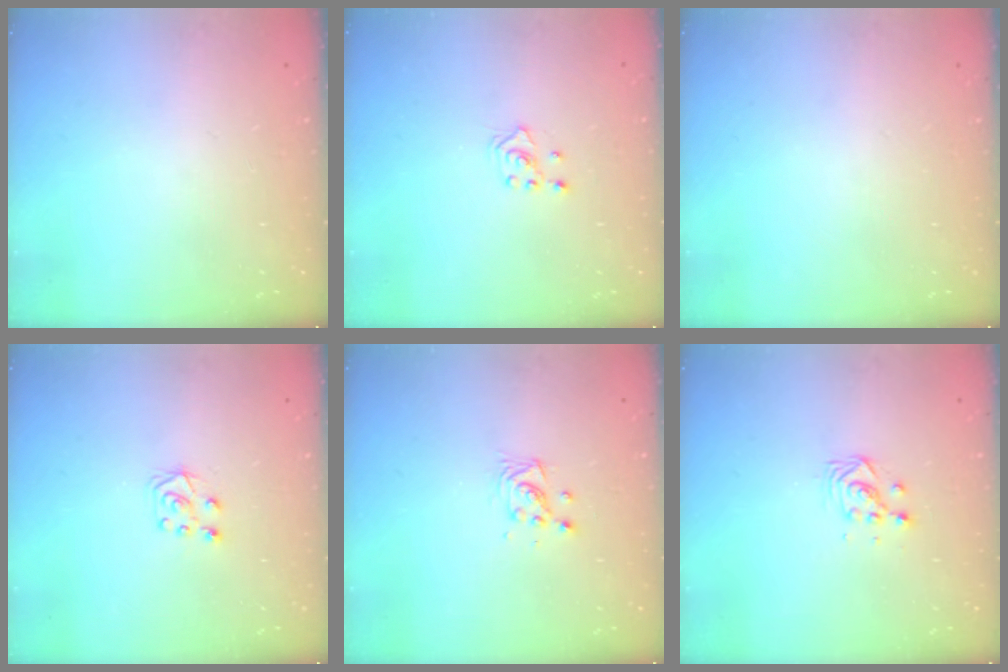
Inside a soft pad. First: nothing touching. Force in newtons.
{"total": 2.7, "press": 2.6, "slide": 0.8}
{"total": 0.0}
{"total": 6.4, "press": 6.4, "slide": 0.6}
{"total": 4.3, "press": 4.3, "slide": 0.2}
{"total": 3.2, "press": 3.1, "slide": 0.3}